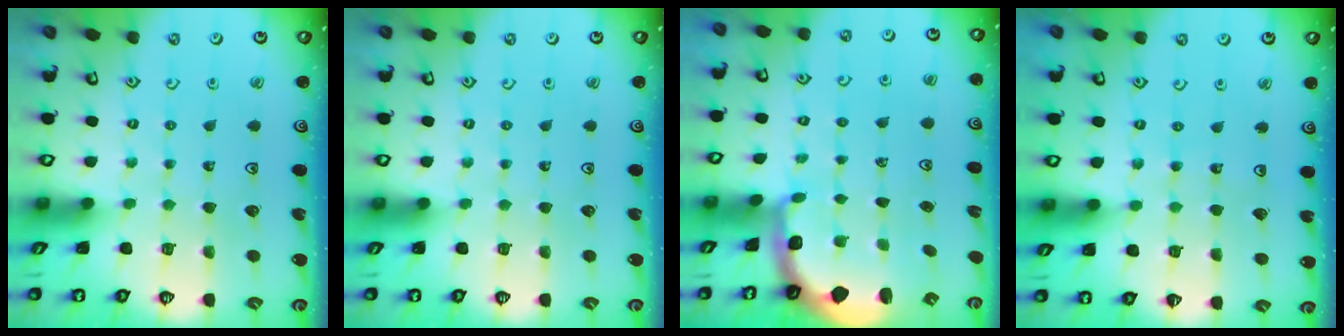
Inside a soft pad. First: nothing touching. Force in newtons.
{"total": 0.0}
{"total": 1.0, "press": 0.9, "slide": 0.2}
{"total": 3.7, "press": 3.7, "slide": 0.4}